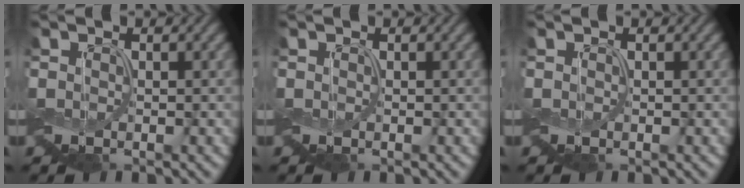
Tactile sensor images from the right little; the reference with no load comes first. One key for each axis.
{"total": 0.0}
{"total": 0.0}